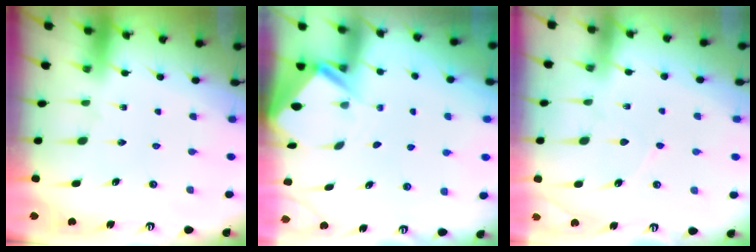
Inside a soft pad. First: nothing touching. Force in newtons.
{"total": 3.1, "press": 3.1, "slide": 0.3}
{"total": 5.1, "press": 5.0, "slide": 0.6}